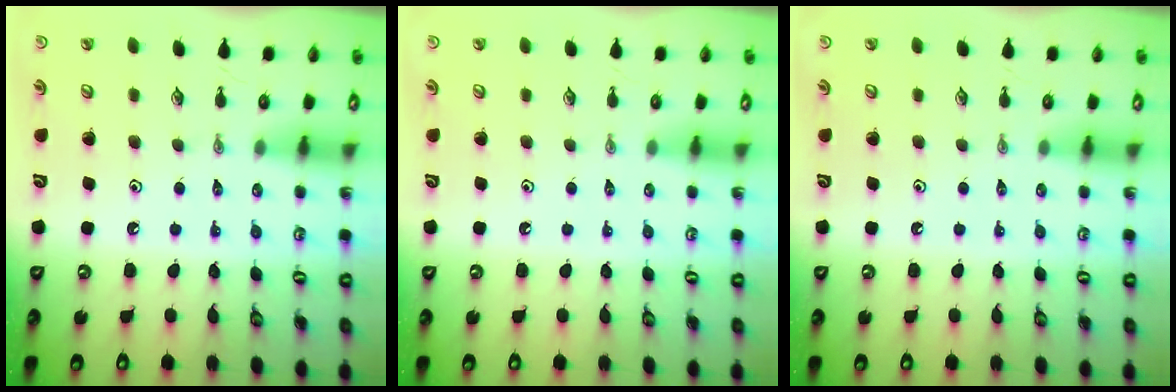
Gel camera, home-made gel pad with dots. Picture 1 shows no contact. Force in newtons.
{"total": 0.0}
{"total": 0.0}